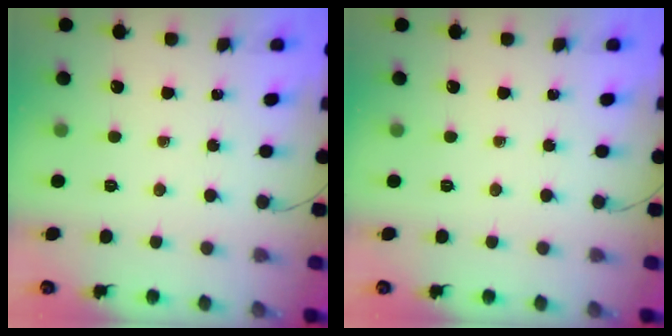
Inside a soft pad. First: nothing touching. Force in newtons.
{"total": 0.0}